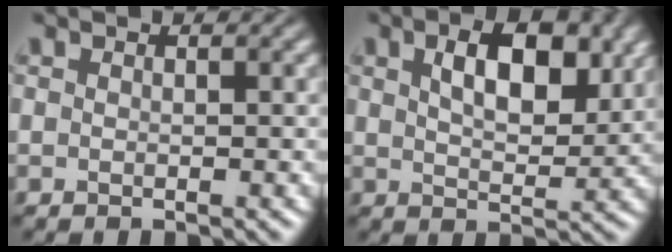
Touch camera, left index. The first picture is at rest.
{"total": 6.0, "force": [2.4, 2.9, 4.7], "torque": [-0.077, 0.001, 0.038]}